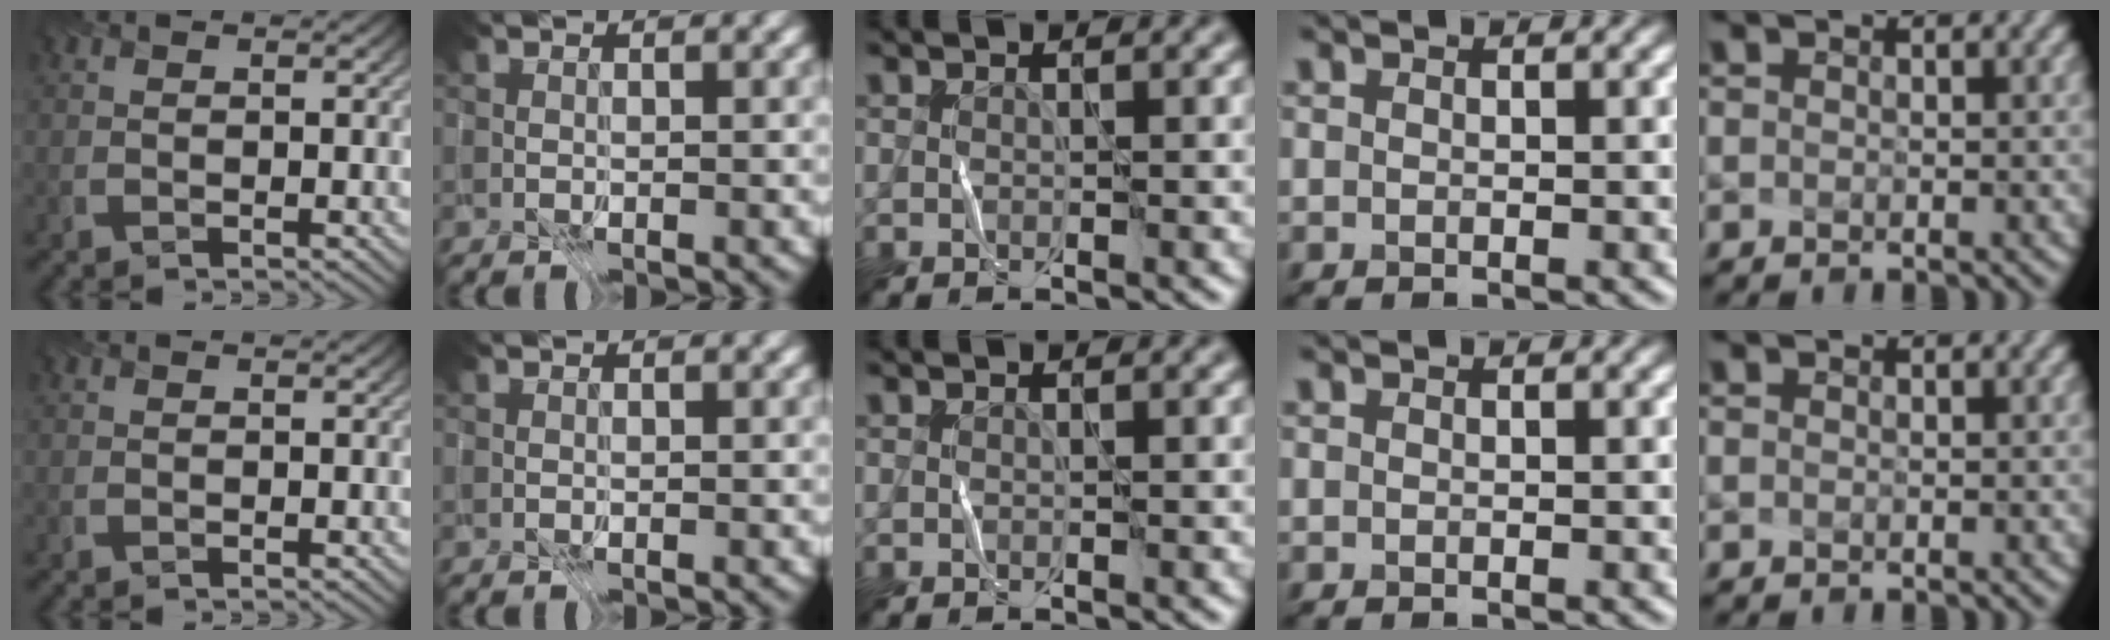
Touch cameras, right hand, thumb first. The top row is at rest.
{}